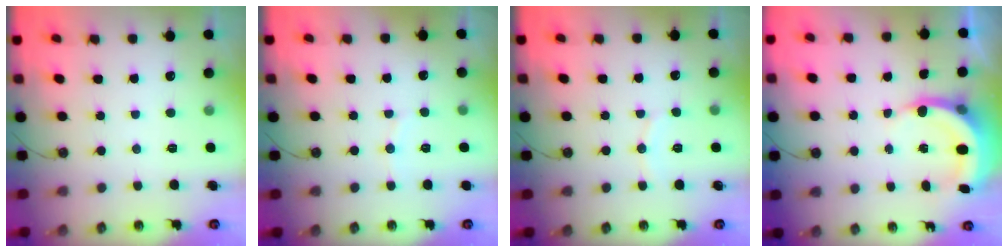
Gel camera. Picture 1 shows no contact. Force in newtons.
{"total": 3.7, "press": 3.6, "slide": 1.0}
{"total": 7.1, "press": 7.1, "slide": 0.5}
{"total": 5.9, "press": 5.8, "slide": 0.7}